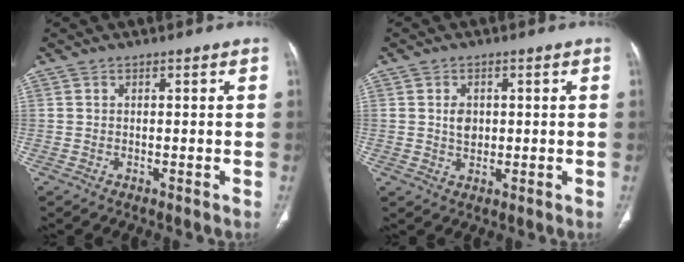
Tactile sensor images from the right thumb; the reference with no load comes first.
{"total": 3.2, "force": [0.5, 2.4, 2.1], "torque": [-0.023, -0.002, 0.010]}